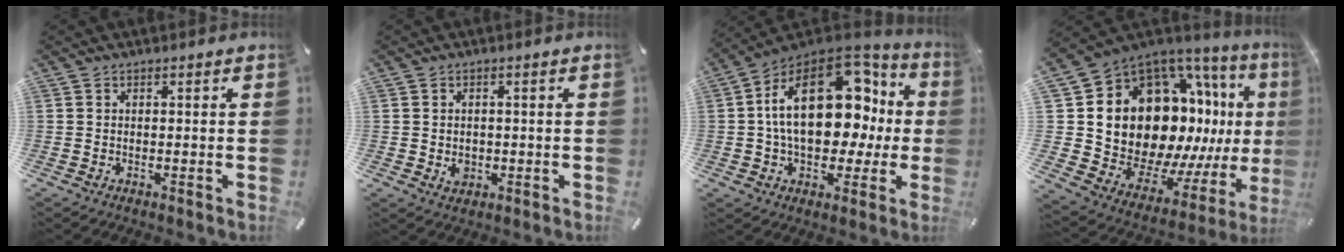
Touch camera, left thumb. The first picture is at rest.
{"total": 2.8, "force": [-0.4, 2.3, 1.4], "torque": [-0.018, -0.001, -0.007]}
{"total": 25.9, "force": [4.9, 15.8, 19.9], "torque": [-0.328, -0.020, 0.092]}
{"total": 19.0, "force": [4.2, 14.5, 11.5], "torque": [-0.216, -0.094, 0.113]}